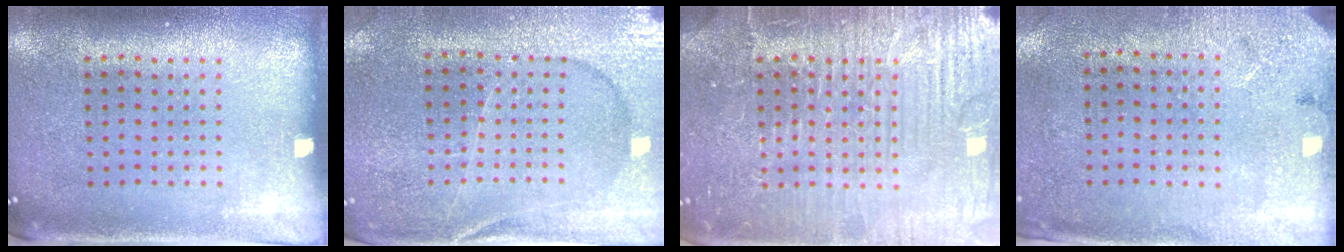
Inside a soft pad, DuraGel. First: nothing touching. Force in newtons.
{"total": 1.5, "press": 1.5, "slide": 0.2}
{"total": 7.6, "press": 7.6, "slide": 0.9}
{"total": 2.6, "press": 2.1, "slide": 1.6}